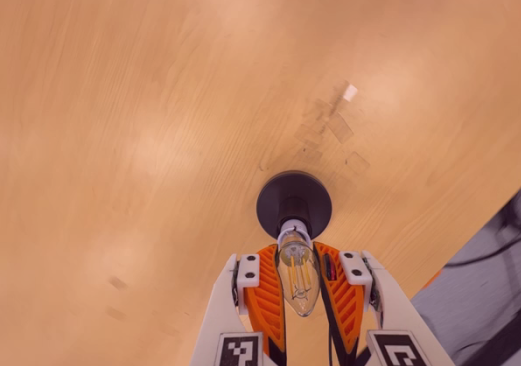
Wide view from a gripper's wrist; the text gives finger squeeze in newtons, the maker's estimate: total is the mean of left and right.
{"total": 19.6, "left": 18.2, "right": 21.0}